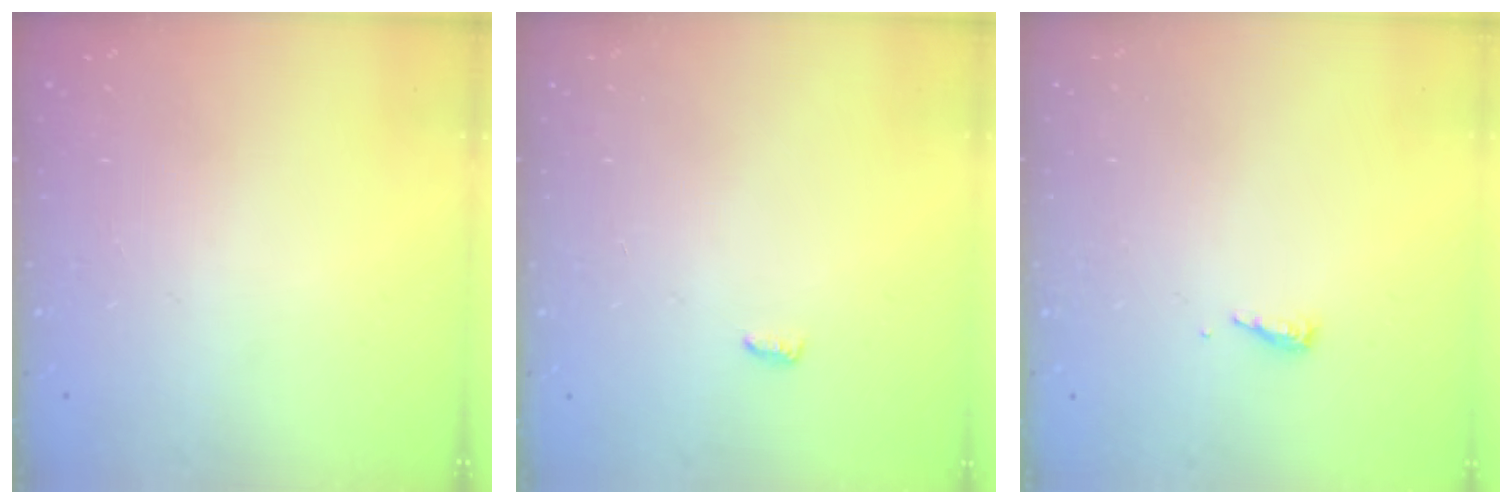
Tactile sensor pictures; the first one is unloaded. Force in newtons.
{"total": 3.5, "press": 3.5, "slide": 0.3}
{"total": 4.7, "press": 4.6, "slide": 0.4}